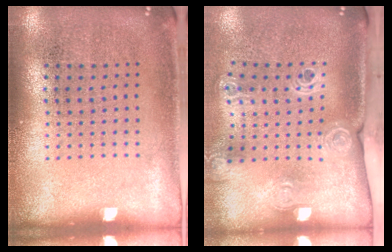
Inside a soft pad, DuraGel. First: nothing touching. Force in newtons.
{"total": 2.2, "press": 1.6, "slide": 1.5}